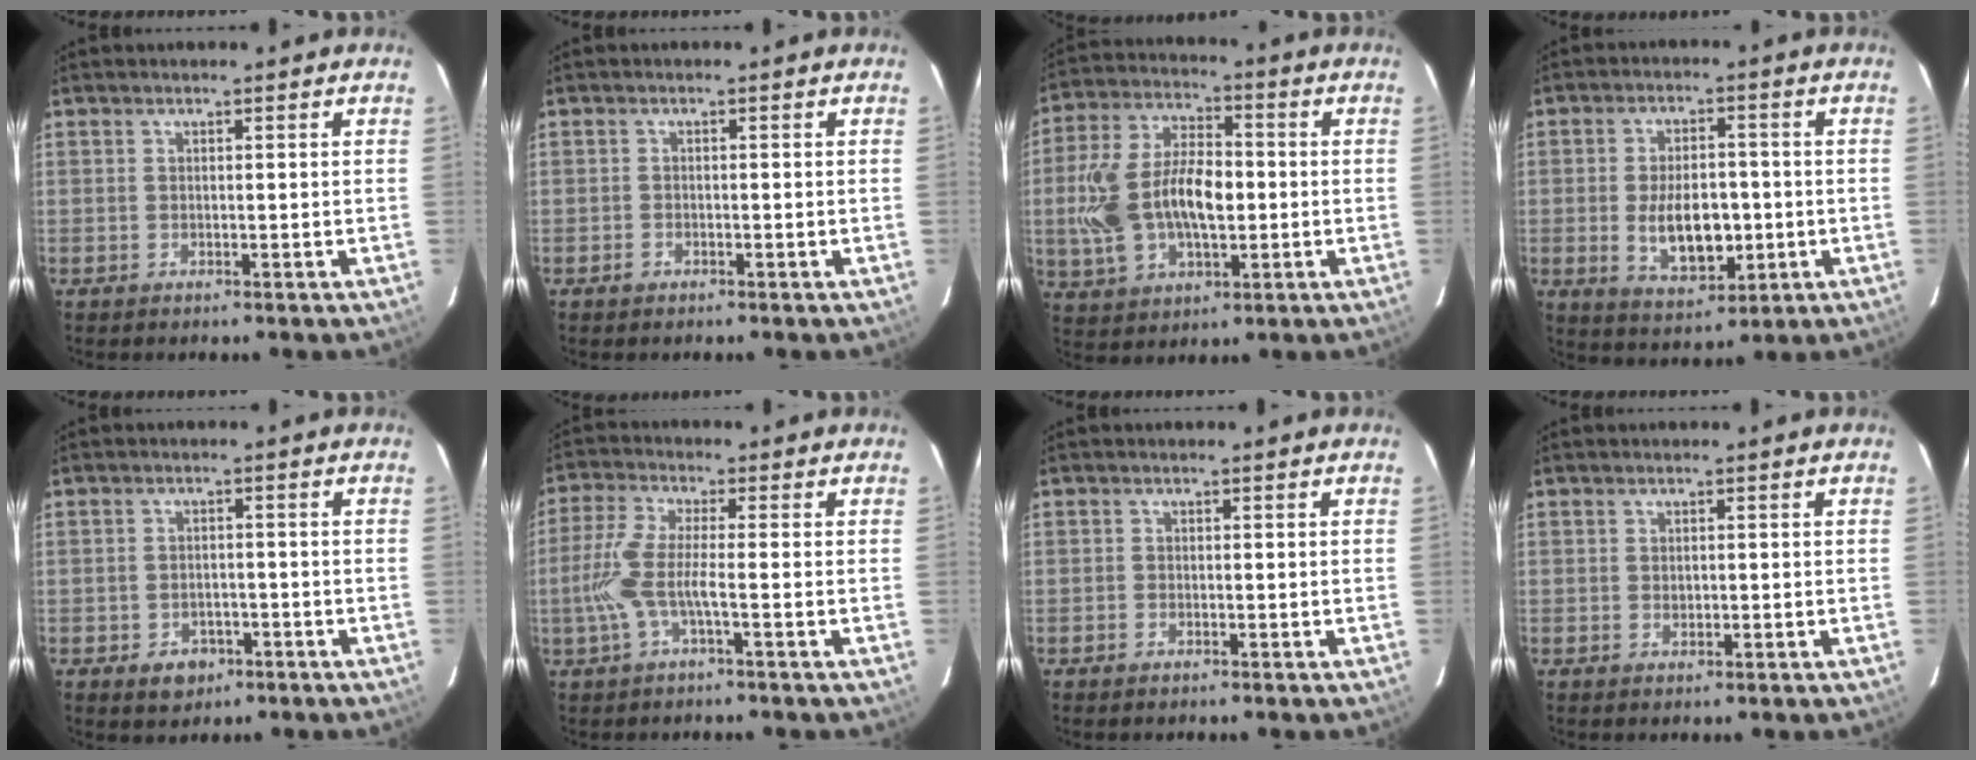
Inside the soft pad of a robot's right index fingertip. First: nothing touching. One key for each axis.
{"total": 1.1, "fx": -0.8, "fy": 0.7, "fz": 0.2, "tx": -0.005, "ty": 0.001, "tz": -0.015}
{"total": 17.3, "fx": -1.4, "fy": 10.0, "fz": 14.0, "tx": -0.298, "ty": 0.010, "tz": -0.020}
{"total": 10.5, "fx": -1.6, "fy": 5.7, "fz": 8.6, "tx": -0.163, "ty": -0.006, "tz": -0.014}
{"total": 4.7, "fx": -2.5, "fy": 3.6, "fz": 1.7, "tx": -0.042, "ty": 0.005, "tz": -0.024}
{"total": 7.4, "fx": -2.2, "fy": 0.7, "fz": 7.0, "tx": -0.163, "ty": -0.002, "tz": -0.040}
{"total": 0.8, "fx": -0.6, "fy": 0.4, "fz": 0.3, "tx": -0.007, "ty": -0.001, "tz": -0.014}
{"total": 1.0, "fx": 0.0, "fy": 0.9, "fz": 0.4, "tx": -0.006, "ty": 0.000, "tz": 0.002}